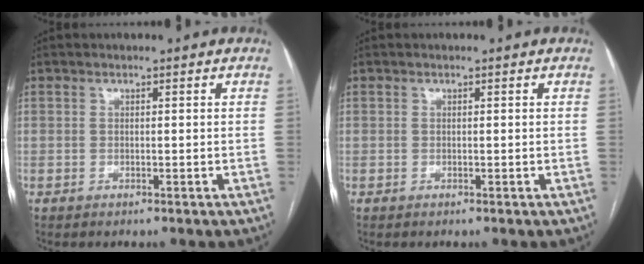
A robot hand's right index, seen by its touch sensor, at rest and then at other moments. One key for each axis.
{"total": 0.0}